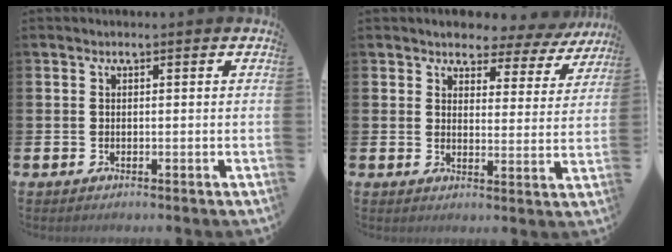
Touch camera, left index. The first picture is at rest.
{"total": 3.4, "force": [3.2, 1.2, 0.3], "torque": [-0.024, -0.030, 0.049]}